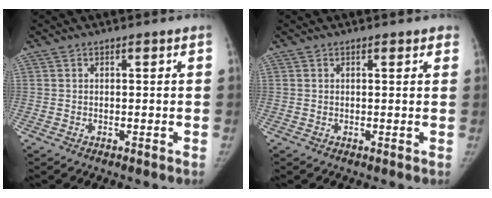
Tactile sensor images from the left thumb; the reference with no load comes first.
{"total": 1.6, "force": [1.1, 0.7, 0.9], "torque": [-0.002, -0.001, 0.009]}